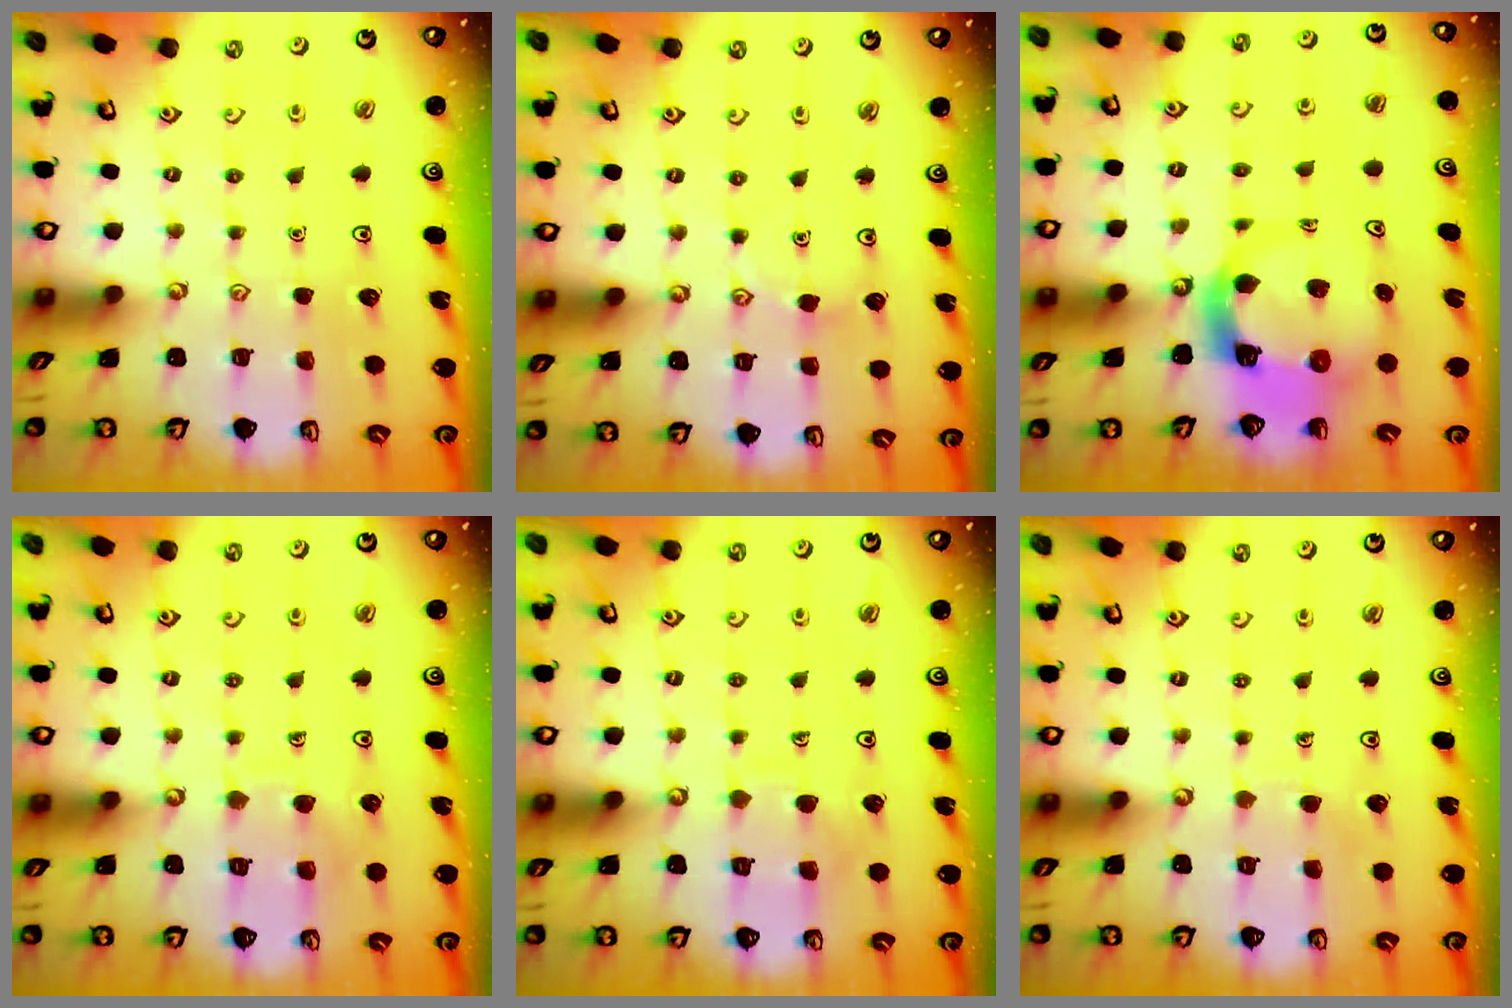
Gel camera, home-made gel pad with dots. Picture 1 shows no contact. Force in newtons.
{"total": 5.7, "press": 5.7, "slide": 0.6}
{"total": 7.1, "press": 7.1, "slide": 1.0}
{"total": 7.9, "press": 7.8, "slide": 0.6}
{"total": 7.3, "press": 7.3, "slide": 0.7}
{"total": 2.3, "press": 2.3, "slide": 0.1}